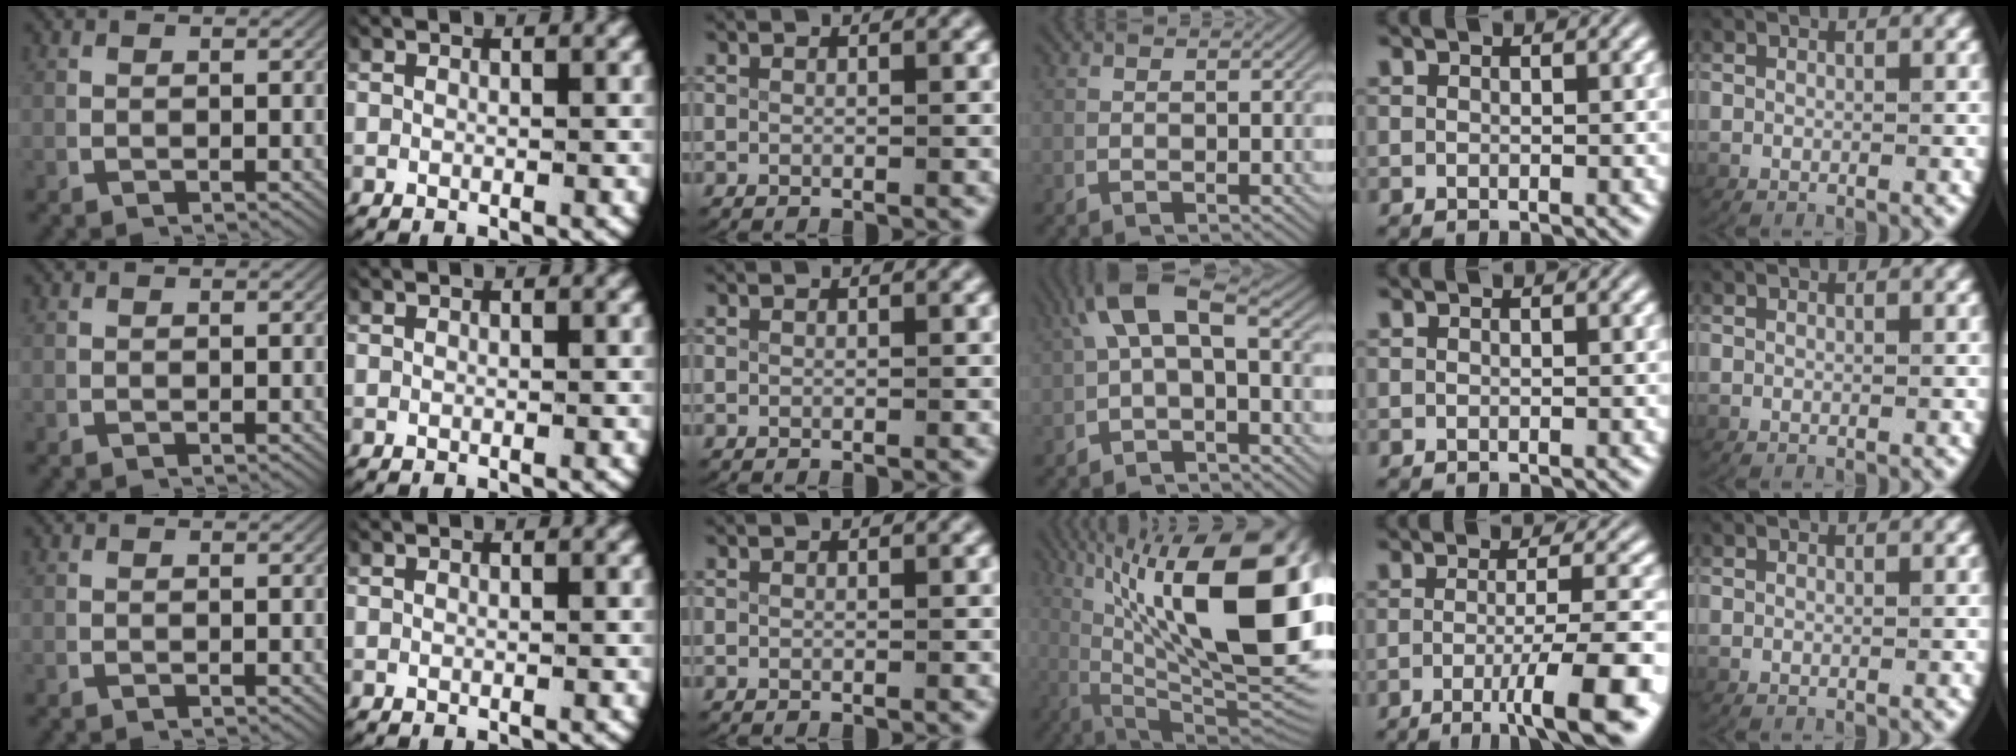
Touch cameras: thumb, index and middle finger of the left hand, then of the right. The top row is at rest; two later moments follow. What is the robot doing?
{"motion": "lift_and_place", "object": "plastic wrap"}